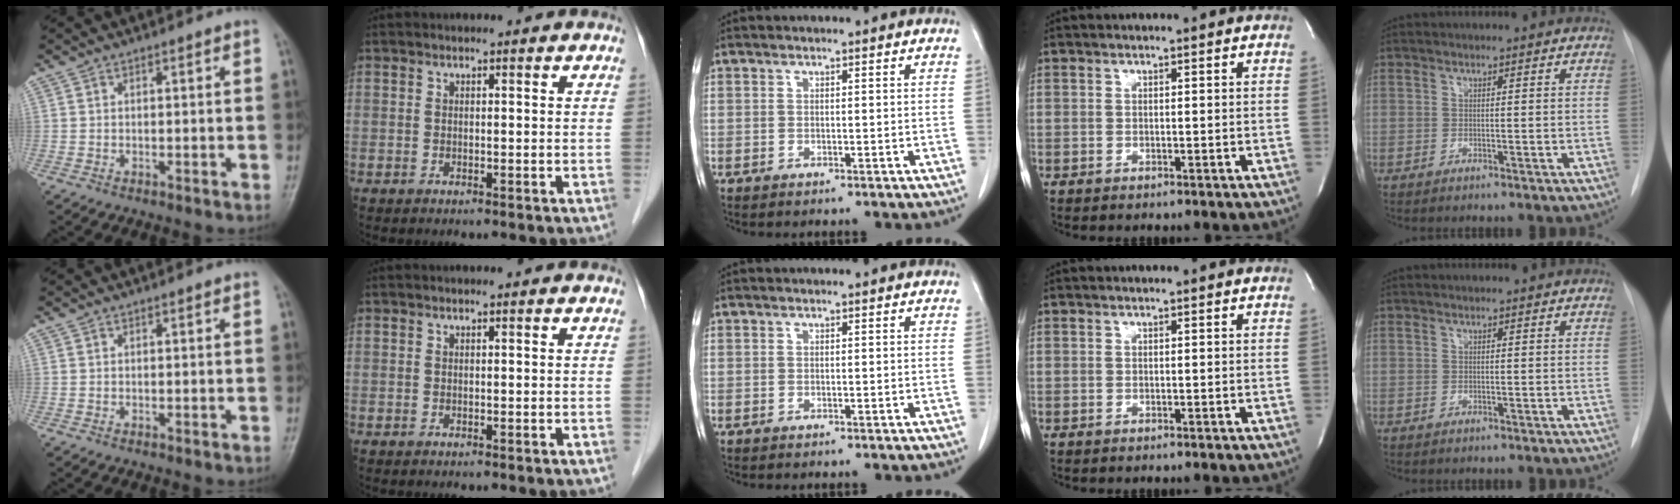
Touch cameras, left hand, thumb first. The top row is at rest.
{}